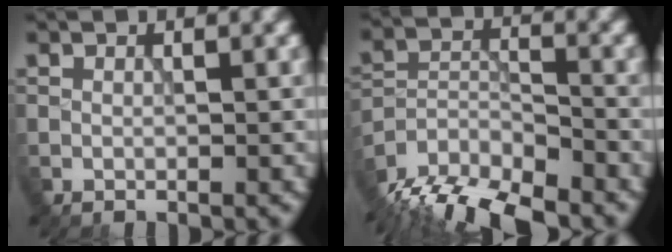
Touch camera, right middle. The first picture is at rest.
{"total": 10.3, "force": [-8.8, 3.3, 4.3], "torque": [-0.075, -0.017, -0.153]}